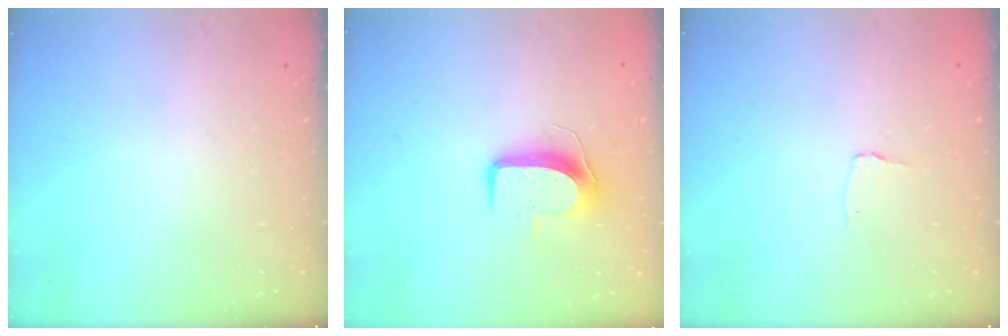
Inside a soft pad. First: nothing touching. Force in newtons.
{"total": 9.1, "press": 9.1, "slide": 0.1}
{"total": 2.7, "press": 2.7, "slide": 0.3}